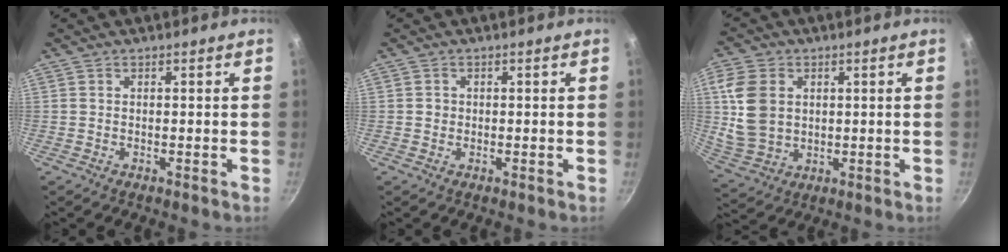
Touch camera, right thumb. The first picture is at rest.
{"total": 1.0, "force": [0.0, 1.0, 0.2], "torque": [0.002, 0.001, -0.001]}
{"total": 11.3, "force": [1.9, 8.6, 7.1], "torque": [-0.126, -0.006, 0.050]}